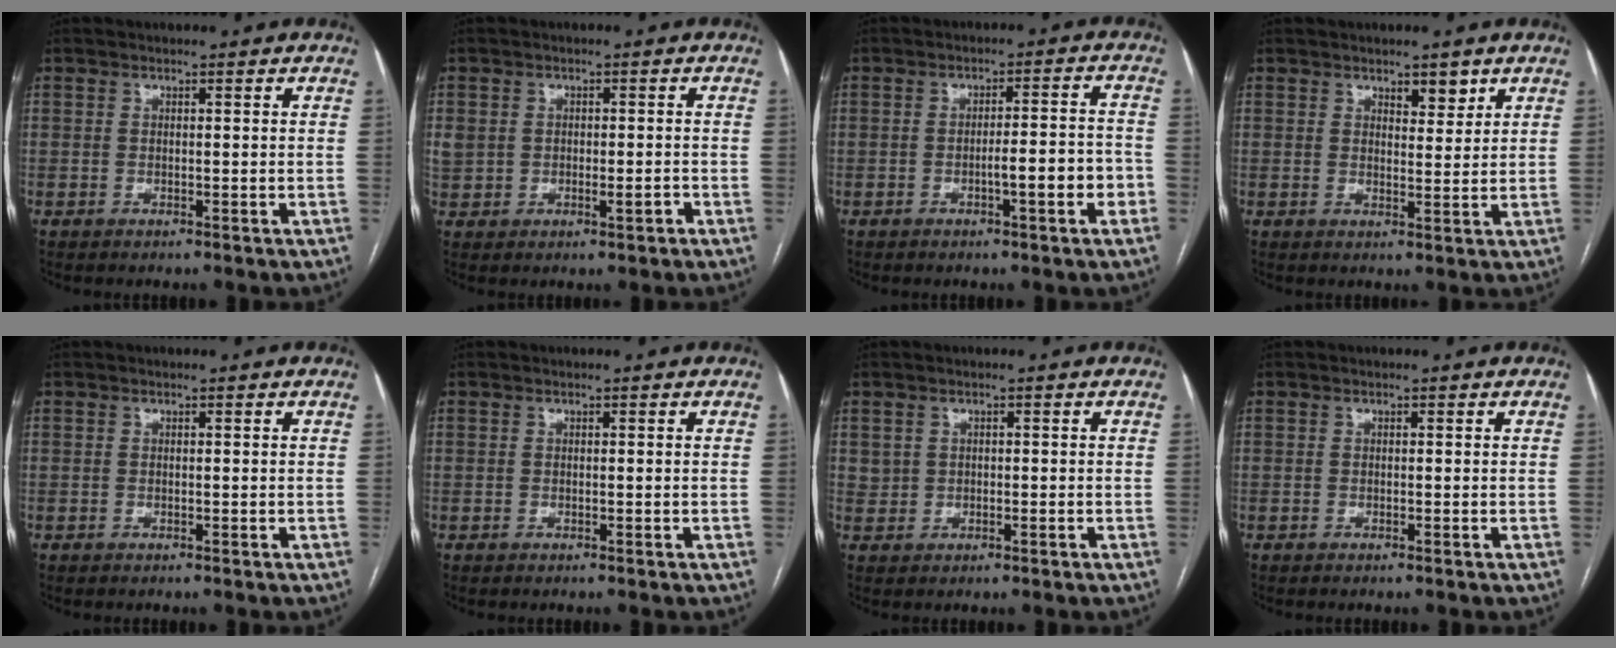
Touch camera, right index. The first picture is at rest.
{"total": 4.1, "force": [-0.7, 2.9, 2.9], "torque": [-0.054, 0.020, 0.002]}
{"total": 6.0, "force": [-2.4, 0.6, 5.5], "torque": [-0.074, 0.017, -0.028]}
{"total": 2.9, "force": [2.0, 1.2, 1.7], "torque": [-0.021, -0.004, 0.033]}
{"total": 0.0}
{"total": 0.0}
{"total": 1.5, "force": [0.2, 1.4, 0.3], "torque": [-0.003, 0.005, 0.008]}
{"total": 0.0}